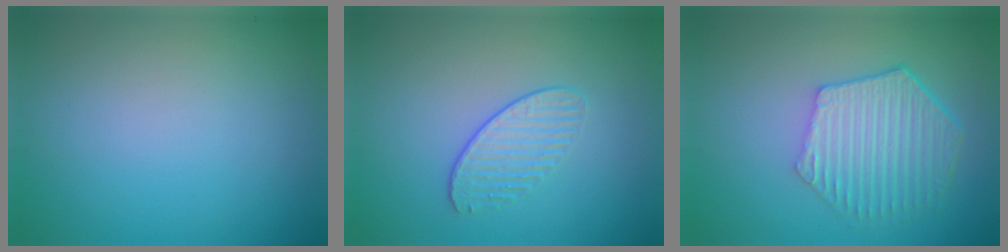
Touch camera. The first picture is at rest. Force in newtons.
{"total": 1.8, "press": 1.3, "slide": 1.1}
{"total": 5.8, "press": 4.4, "slide": 3.7}